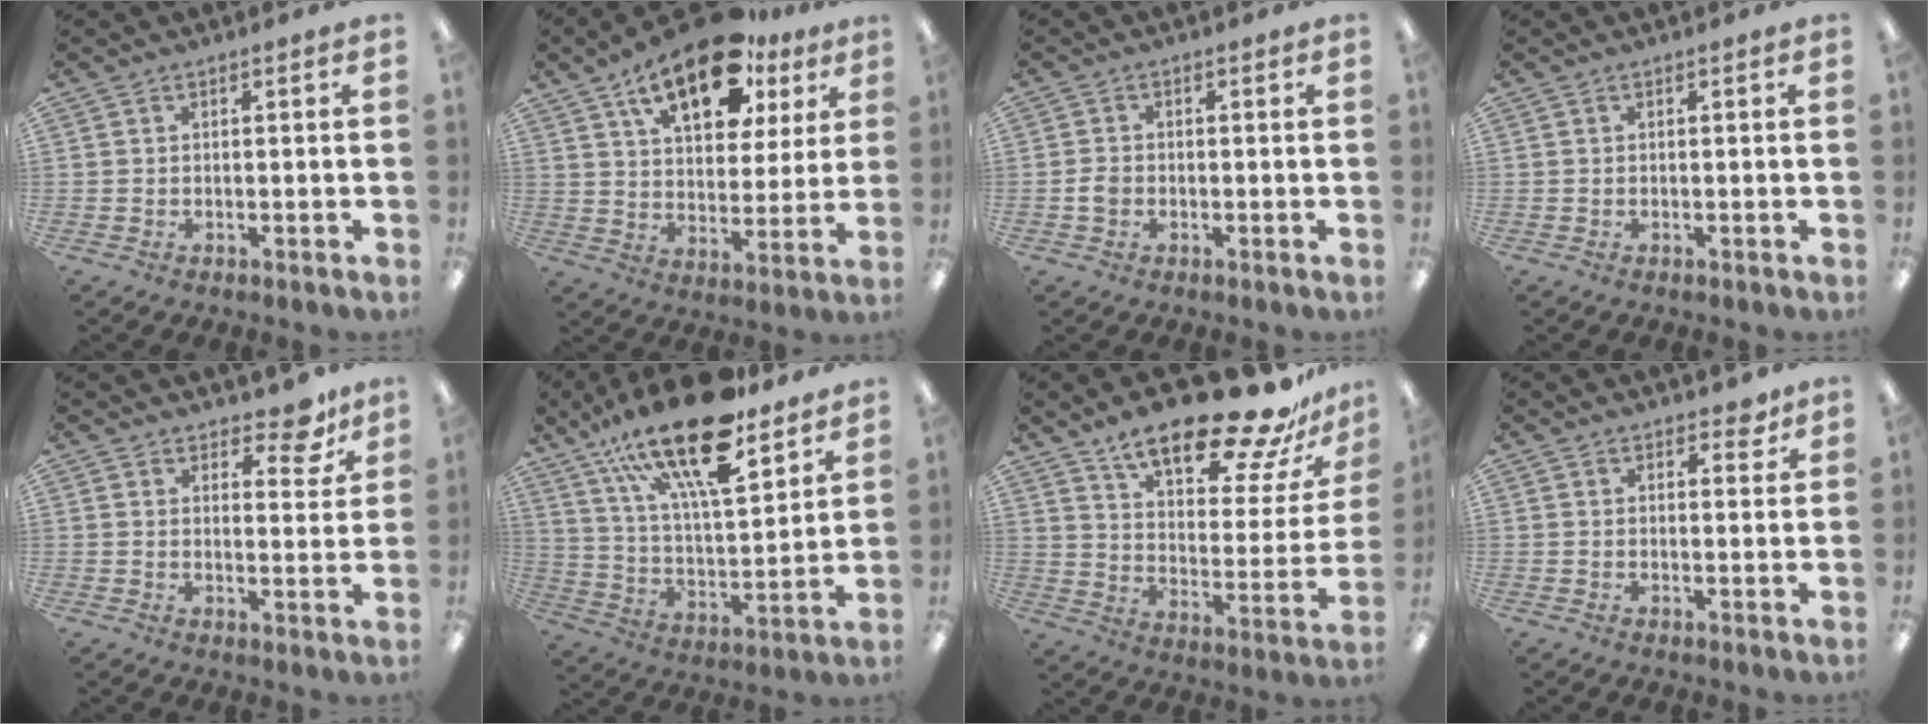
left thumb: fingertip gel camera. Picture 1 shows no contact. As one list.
[{"total": 19.2, "force": [12.0, 9.1, 11.9], "torque": [-0.196, -0.049, 0.203]}, {"total": 2.4, "force": [-0.5, 2.0, 1.2], "torque": [-0.022, 0.005, -0.010]}, {"total": 0.0}, {"total": 7.7, "force": [6.1, 3.2, 3.5], "torque": [-0.029, -0.040, 0.102]}, {"total": 24.1, "force": [16.7, 7.8, 15.5], "torque": [-0.264, -0.098, 0.283]}, {"total": 23.9, "force": [18.6, 7.2, 13.3], "torque": [-0.192, -0.124, 0.306]}, {"total": 3.3, "force": [2.6, 1.5, 1.2], "torque": [-0.003, -0.011, 0.044]}]